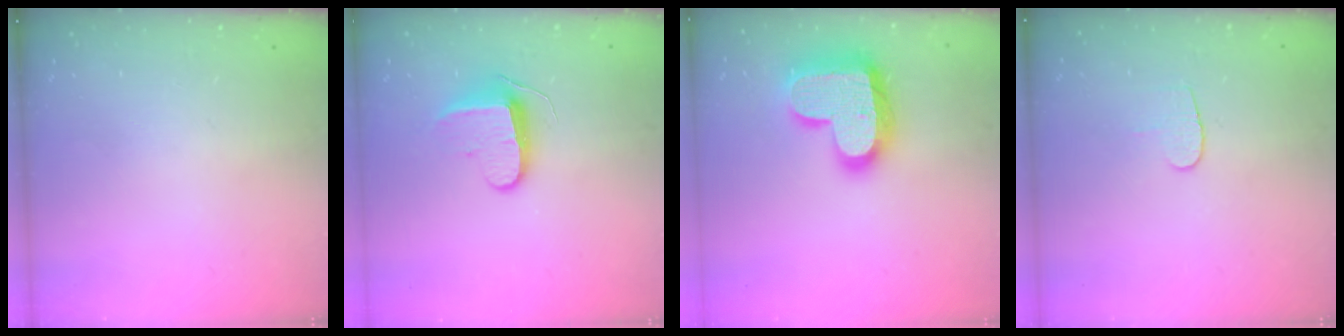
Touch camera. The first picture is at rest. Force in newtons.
{"total": 9.1, "press": 9.1, "slide": 0.3}
{"total": 21.4, "press": 21.4, "slide": 1.3}
{"total": 5.1, "press": 5.1, "slide": 0.5}